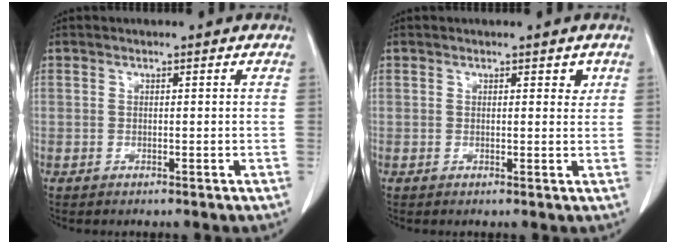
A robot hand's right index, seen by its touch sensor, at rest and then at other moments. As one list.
[{"total": 1.4, "force": [0.8, 0.8, 0.8], "torque": [-0.006, -0.003, 0.007]}]